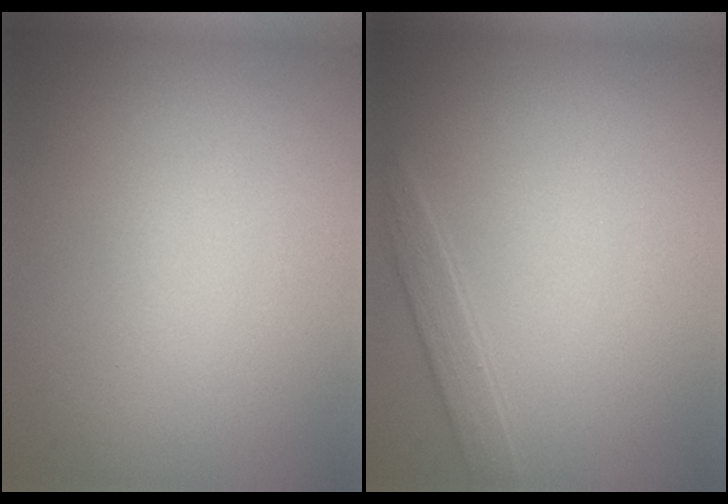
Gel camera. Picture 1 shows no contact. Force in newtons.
{"total": 1.6, "press": 1.6, "slide": 0.1}